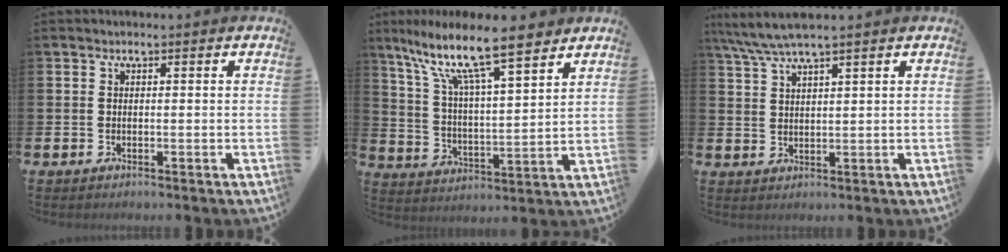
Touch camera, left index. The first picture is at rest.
{"total": 12.4, "force": [9.8, 2.5, 7.2], "torque": [-0.162, -0.052, 0.163]}
{"total": 4.8, "force": [4.1, 0.1, 2.4], "torque": [-0.061, -0.008, 0.076]}